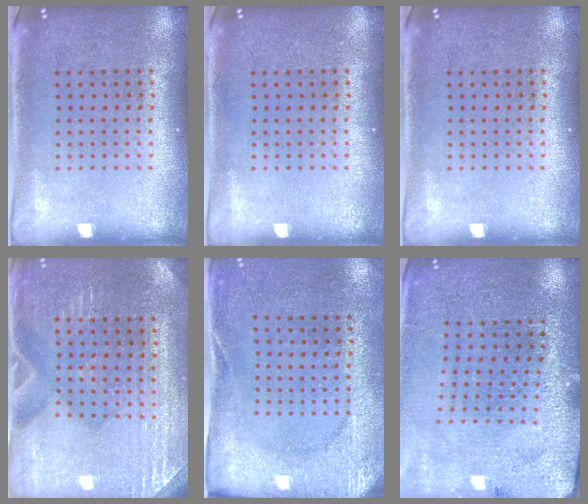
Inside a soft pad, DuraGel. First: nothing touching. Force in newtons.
{"total": 0.0}
{"total": 0.0}
{"total": 3.0, "press": 2.9, "slide": 0.2}
{"total": 2.7, "press": 2.3, "slide": 1.3}
{"total": 2.8, "press": 2.8, "slide": 0.1}